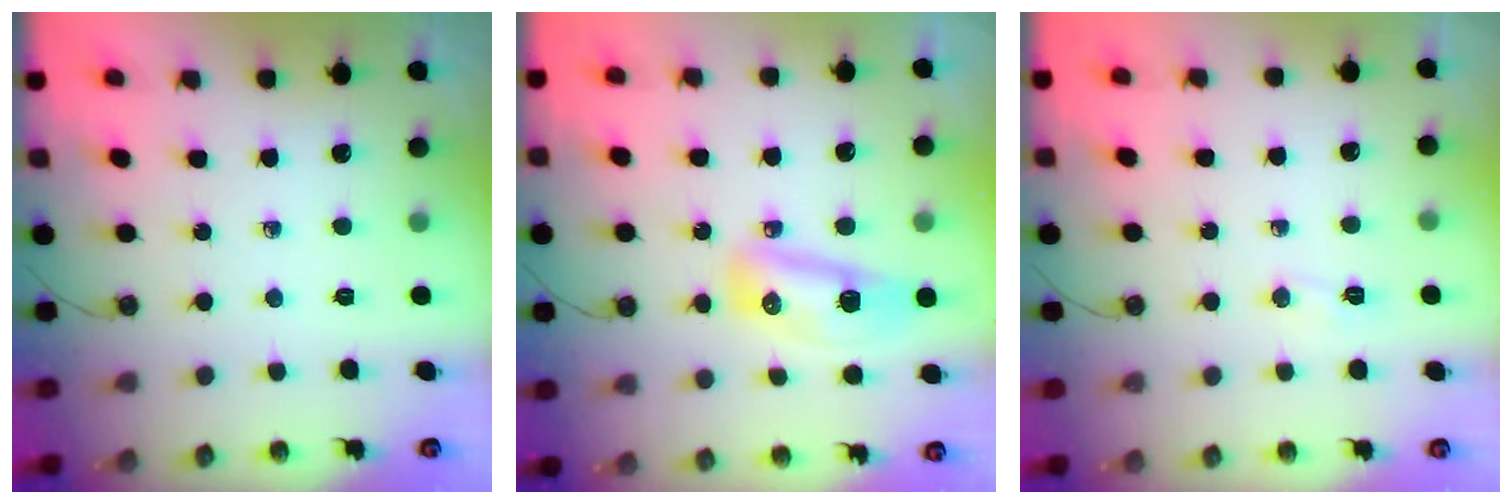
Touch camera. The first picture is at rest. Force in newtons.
{"total": 9.8, "press": 9.8, "slide": 1.1}
{"total": 20.2, "press": 5.7, "slide": 19.4}